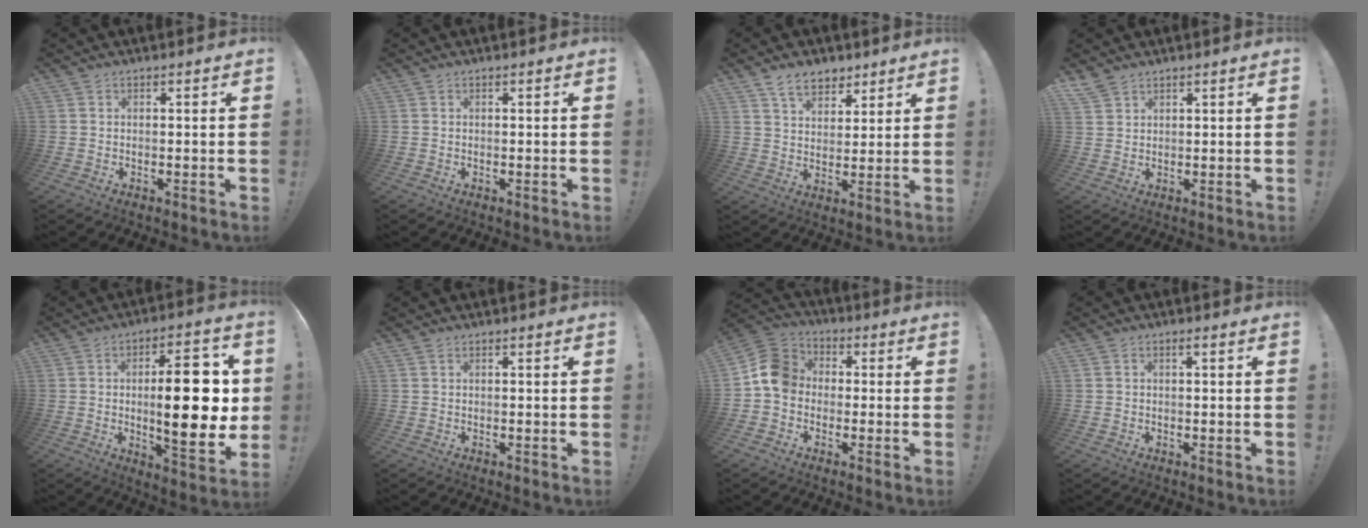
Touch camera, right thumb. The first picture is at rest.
{"total": 0.0}
{"total": 8.7, "force": [6.0, 5.2, 3.6], "torque": [-0.058, -0.029, 0.115]}
{"total": 3.7, "force": [3.2, 1.5, 1.2], "torque": [-0.022, -0.018, 0.062]}
{"total": 20.6, "force": [1.2, 6.8, 19.4], "torque": [-0.276, -0.008, 0.018]}
{"total": 0.6, "force": [0.5, 0.0, 0.3], "torque": [-0.006, -0.001, 0.009]}
{"total": 10.8, "force": [-0.9, 9.1, 5.7], "torque": [-0.080, 0.028, -0.013]}
{"total": 1.1, "force": [-0.1, 0.5, 0.9], "torque": [-0.020, 0.004, 0.000]}